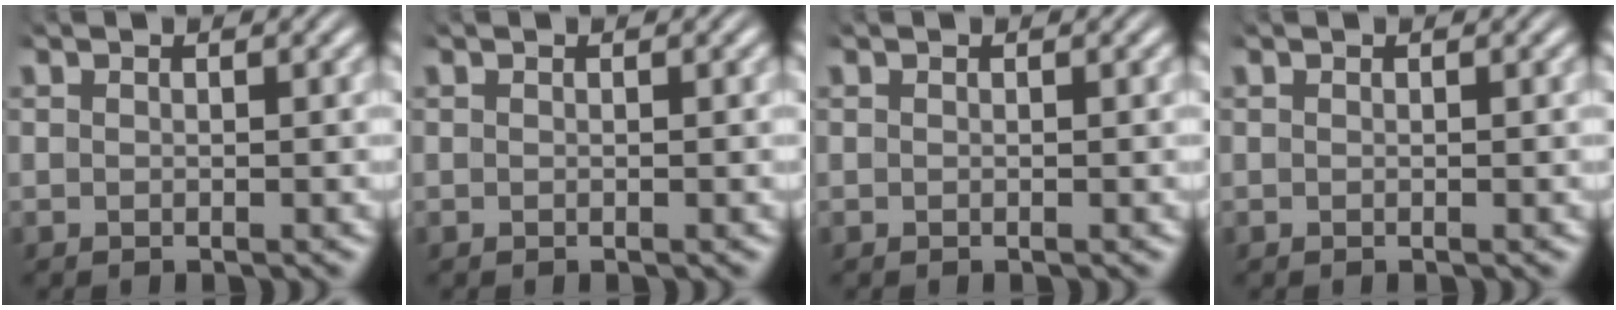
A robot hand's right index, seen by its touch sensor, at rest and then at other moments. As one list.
[{"total": 0.0}, {"total": 0.0}, {"total": 0.0}]